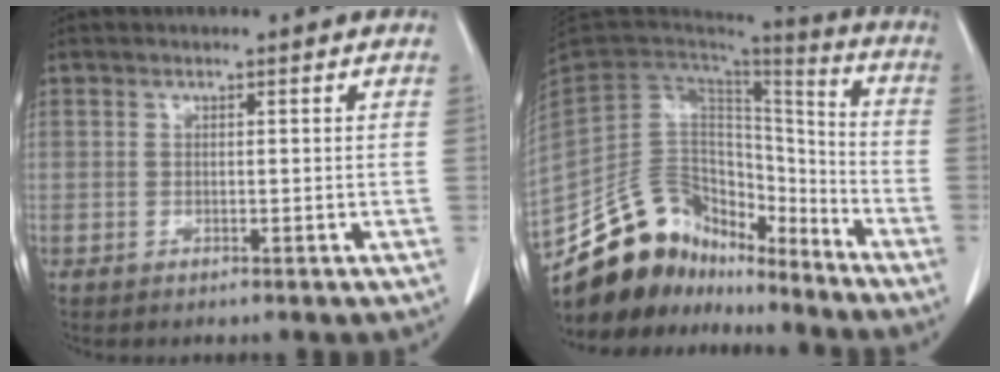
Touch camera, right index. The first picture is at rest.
{"total": 18.1, "force": [-15.1, 8.6, 4.8], "torque": [-0.079, 0.064, -0.252]}